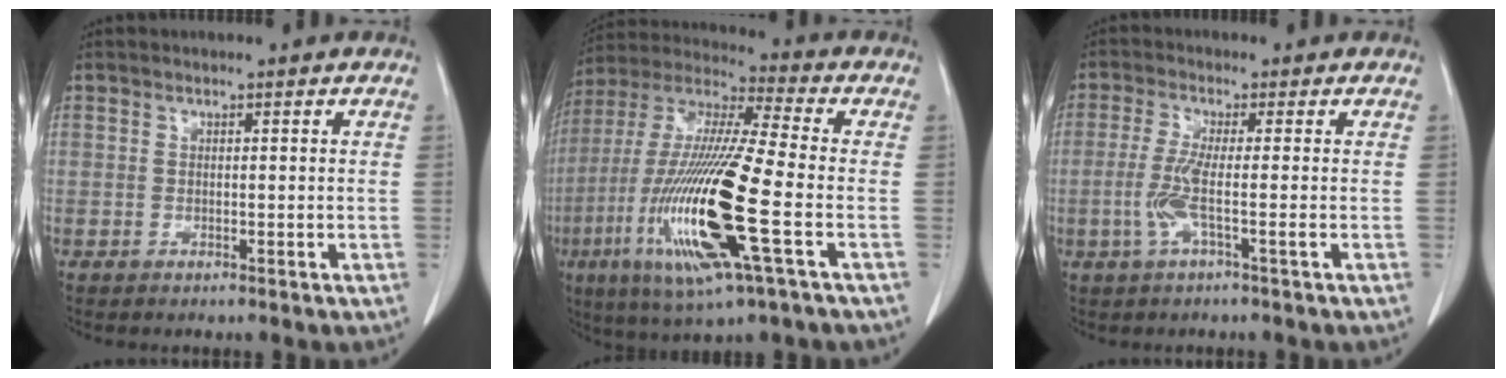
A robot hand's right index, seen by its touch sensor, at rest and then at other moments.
{"total": 21.4, "force": [-6.0, 1.7, 20.4], "torque": [-0.449, -0.032, -0.117]}
{"total": 4.5, "force": [-1.2, -0.4, 4.3], "torque": [-0.100, -0.007, -0.028]}